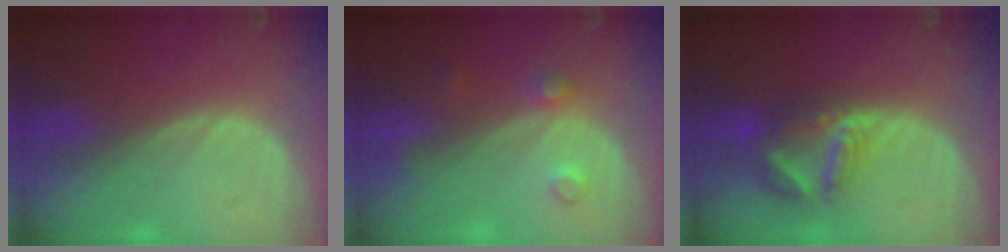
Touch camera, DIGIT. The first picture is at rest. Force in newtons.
{"total": 2.6, "press": 2.6, "slide": 0.3}
{"total": 7.0, "press": 6.6, "slide": 2.3}